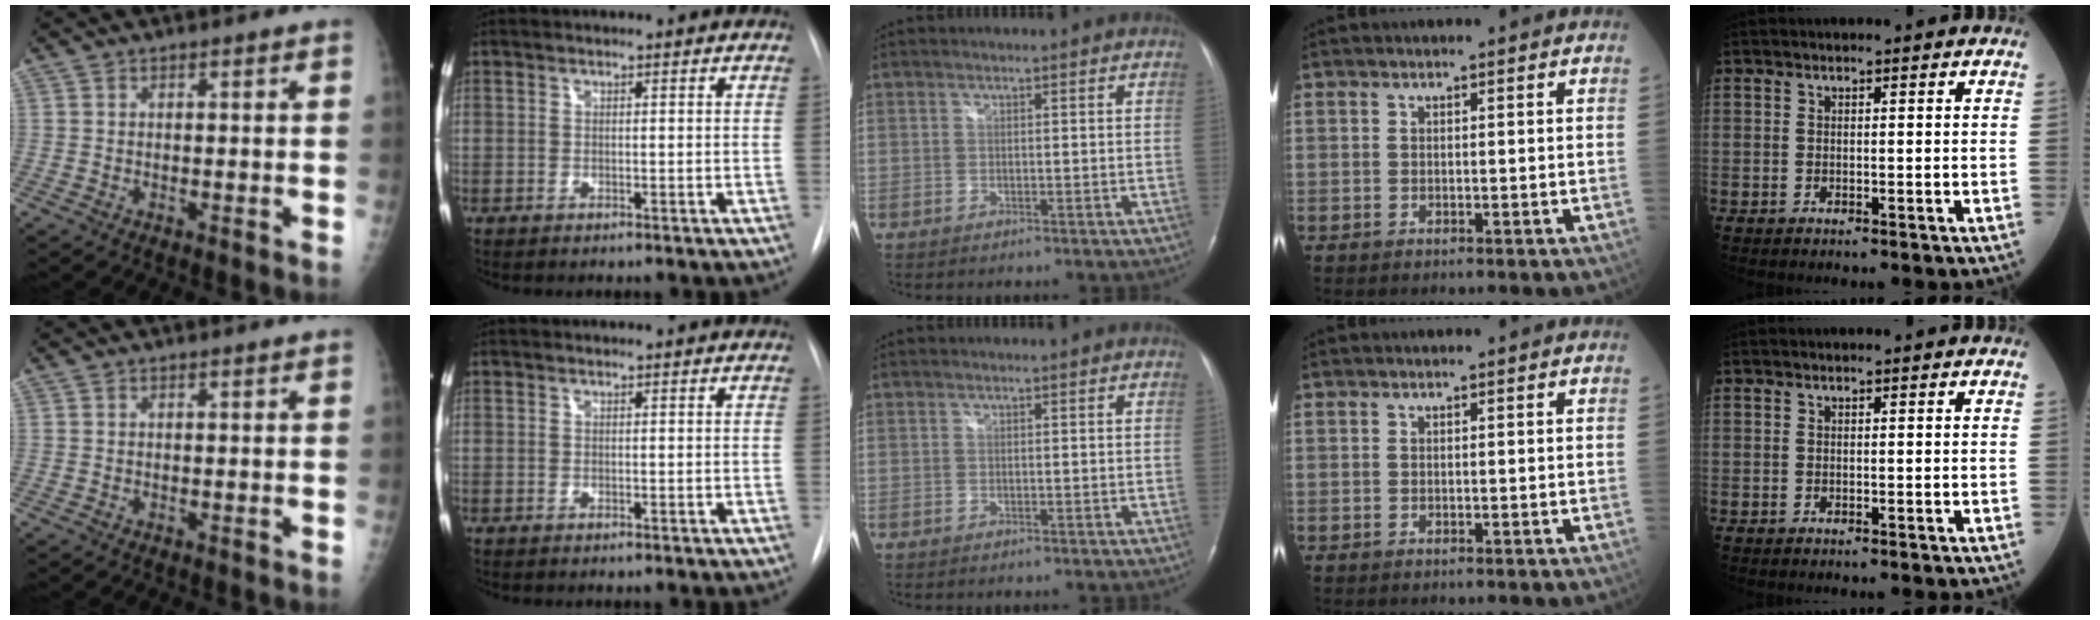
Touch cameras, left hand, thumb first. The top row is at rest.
{}